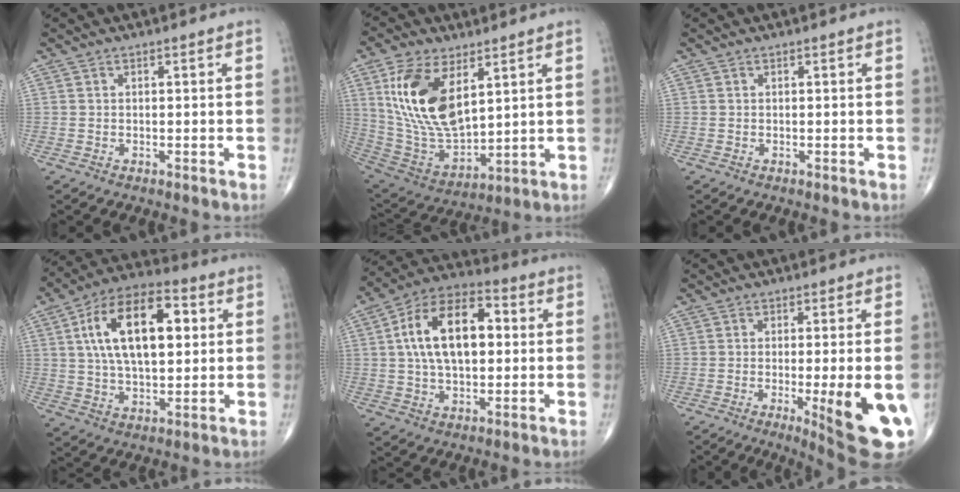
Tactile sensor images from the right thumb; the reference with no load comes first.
{"total": 18.6, "force": [6.6, 9.5, 14.5], "torque": [-0.271, -0.032, 0.138]}
{"total": 0.0}
{"total": 19.1, "force": [4.3, 9.8, 15.8], "torque": [-0.253, 0.009, 0.067]}
{"total": 17.0, "force": [2.4, 9.5, 13.9], "torque": [-0.229, 0.020, 0.034]}
{"total": 15.3, "force": [-4.4, 3.0, 14.4], "torque": [-0.144, -0.016, -0.045]}